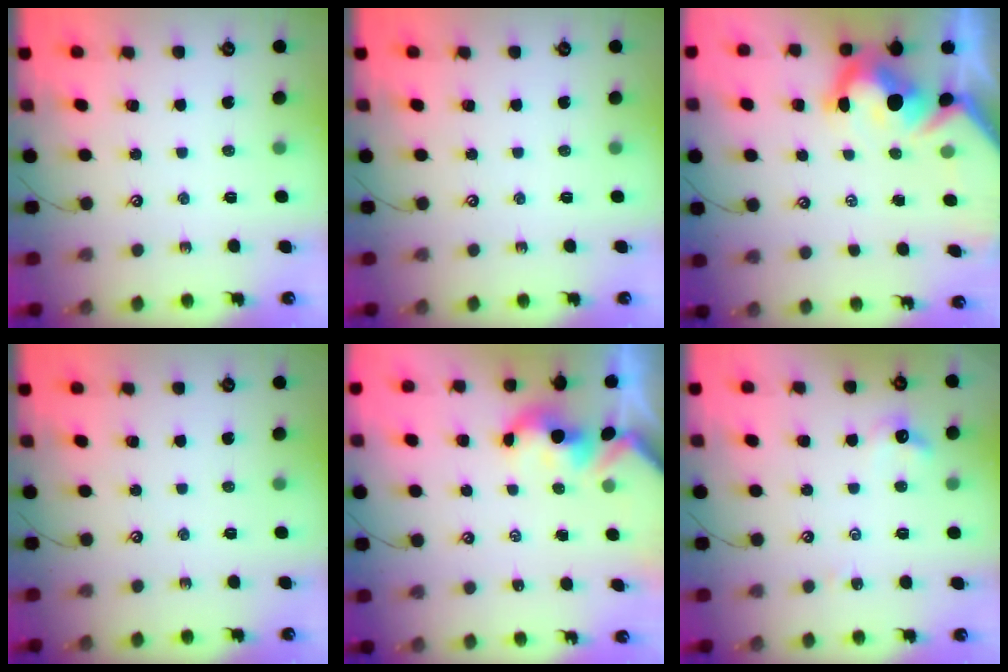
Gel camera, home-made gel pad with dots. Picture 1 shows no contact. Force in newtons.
{"total": 0.0}
{"total": 11.7, "press": 11.6, "slide": 1.7}
{"total": 0.0}
{"total": 1.6, "press": 1.6, "slide": 0.2}
{"total": 2.7, "press": 2.7, "slide": 0.5}